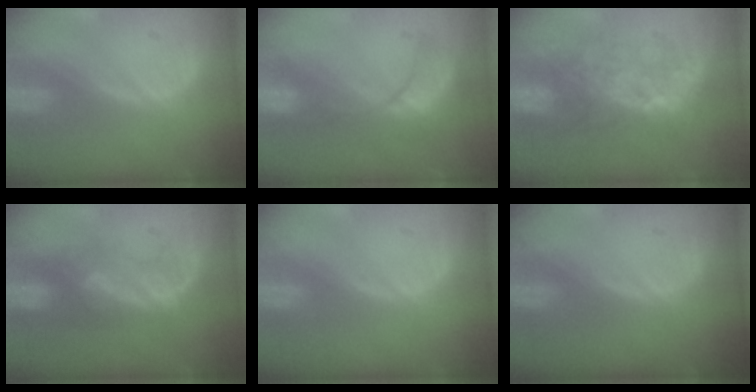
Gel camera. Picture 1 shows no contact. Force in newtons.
{"total": 7.9, "press": 7.4, "slide": 2.6}
{"total": 8.4, "press": 8.1, "slide": 2.2}
{"total": 6.1, "press": 6.0, "slide": 1.2}
{"total": 0.0}
{"total": 0.0}